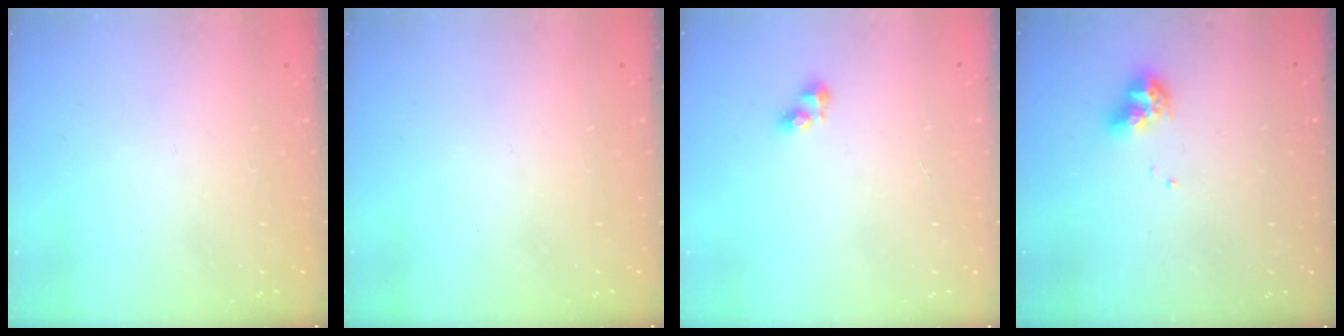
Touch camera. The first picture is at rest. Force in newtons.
{"total": 0.0}
{"total": 2.9, "press": 2.9, "slide": 0.4}
{"total": 8.9, "press": 8.9, "slide": 1.0}